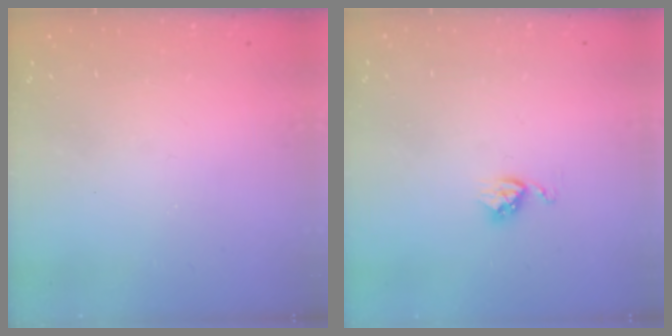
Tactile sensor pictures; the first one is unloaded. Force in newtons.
{"total": 3.7, "press": 3.7, "slide": 0.5}